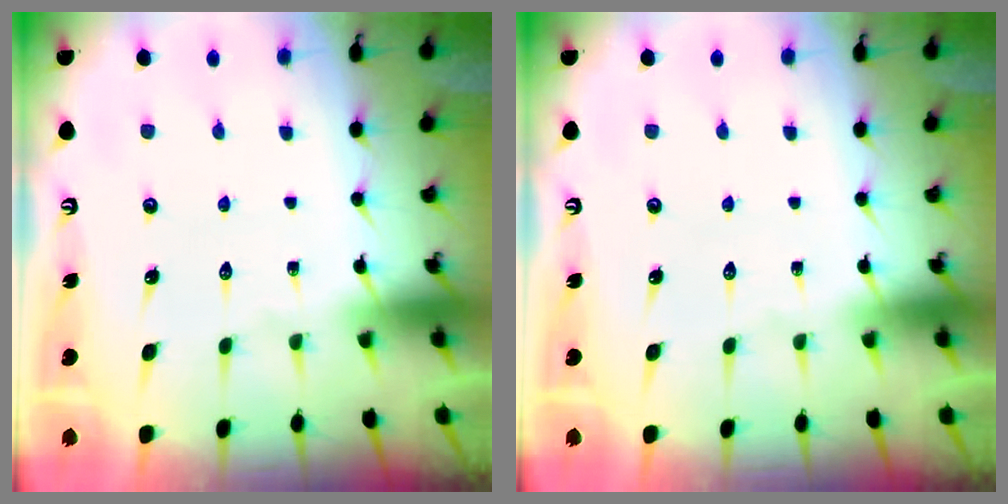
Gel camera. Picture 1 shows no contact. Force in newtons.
{"total": 0.0}